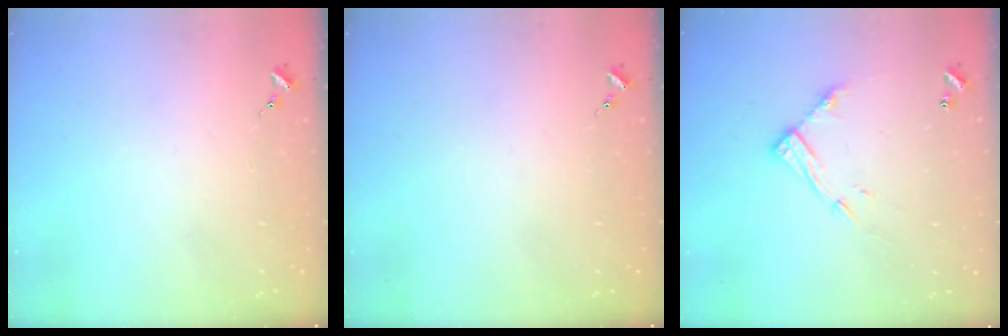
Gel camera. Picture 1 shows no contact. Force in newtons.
{"total": 0.0}
{"total": 12.2, "press": 12.1, "slide": 0.9}